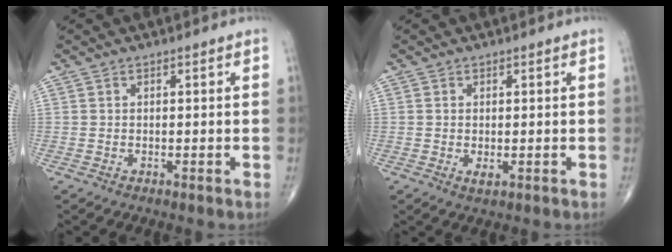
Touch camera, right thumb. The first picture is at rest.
{"total": 1.3, "force": [-0.2, 0.7, 1.1], "torque": [-0.019, -0.004, -0.001]}